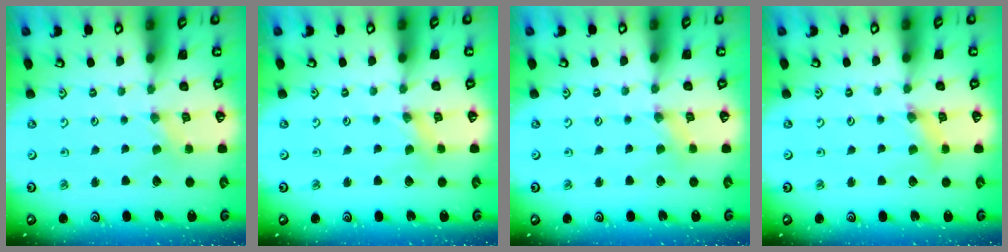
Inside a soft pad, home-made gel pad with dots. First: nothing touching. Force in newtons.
{"total": 0.0}
{"total": 0.8, "press": 0.8, "slide": 0.2}
{"total": 2.4, "press": 2.3, "slide": 0.4}